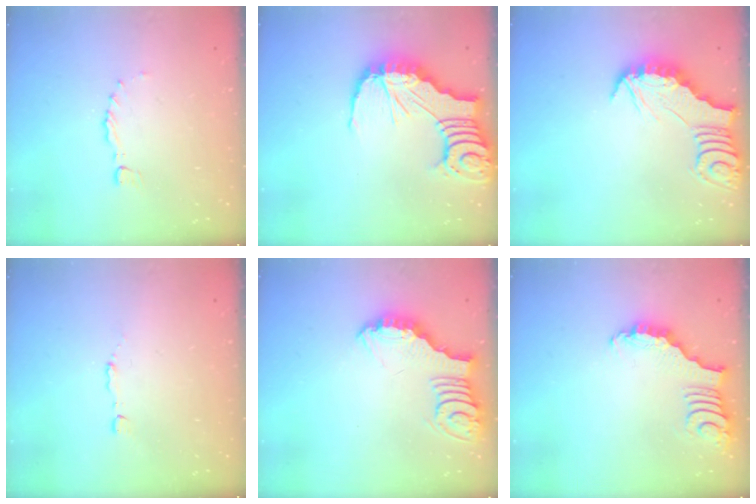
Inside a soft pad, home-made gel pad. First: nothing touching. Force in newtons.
{"total": 14.0, "press": 13.9, "slide": 1.9}
{"total": 2.9, "press": 2.8, "slide": 0.3}
{"total": 1.1, "press": 1.1, "slide": 0.1}
{"total": 4.5, "press": 4.4, "slide": 0.4}
{"total": 3.0, "press": 2.9, "slide": 0.7}